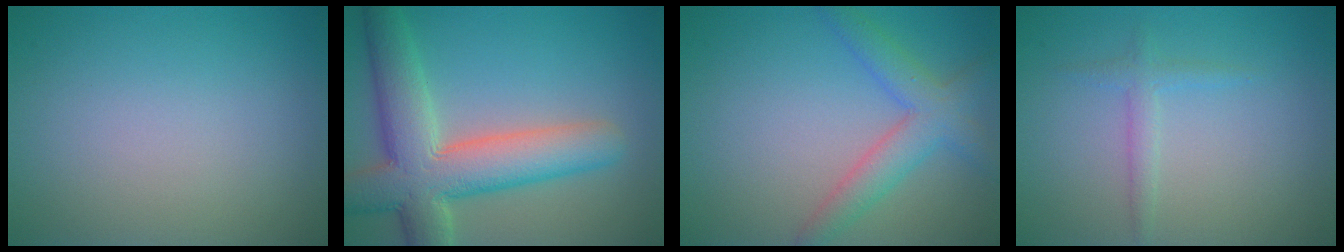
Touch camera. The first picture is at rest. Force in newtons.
{"total": 9.1, "press": 9.1, "slide": 0.8}
{"total": 4.1, "press": 4.1, "slide": 0.2}
{"total": 1.5, "press": 1.5, "slide": 0.0}